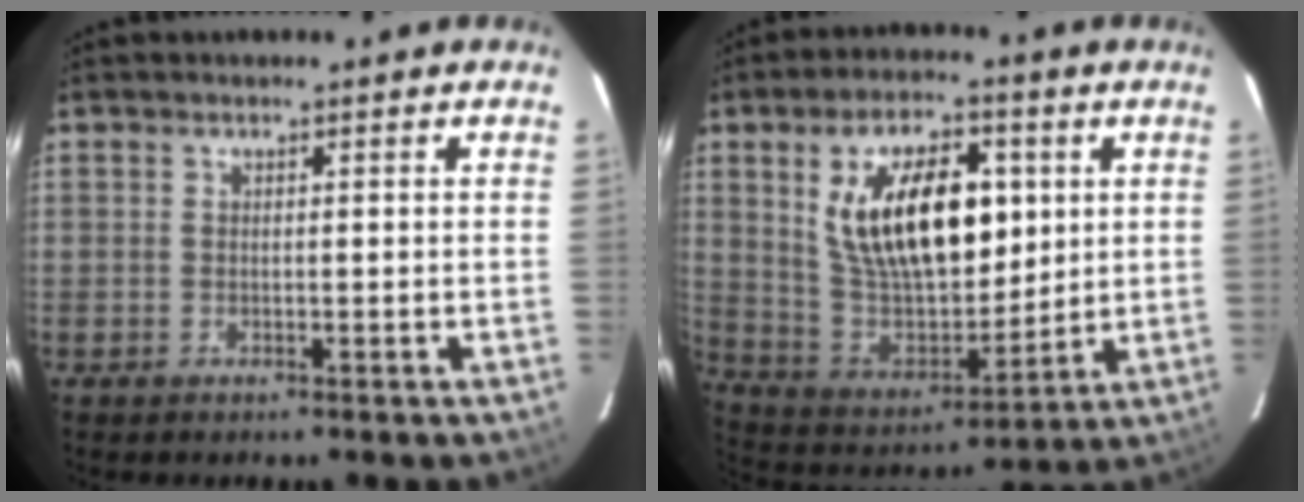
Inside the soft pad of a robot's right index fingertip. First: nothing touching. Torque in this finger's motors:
{"motor_torque": [1.71, 0.43, 1.05, 0.21]}